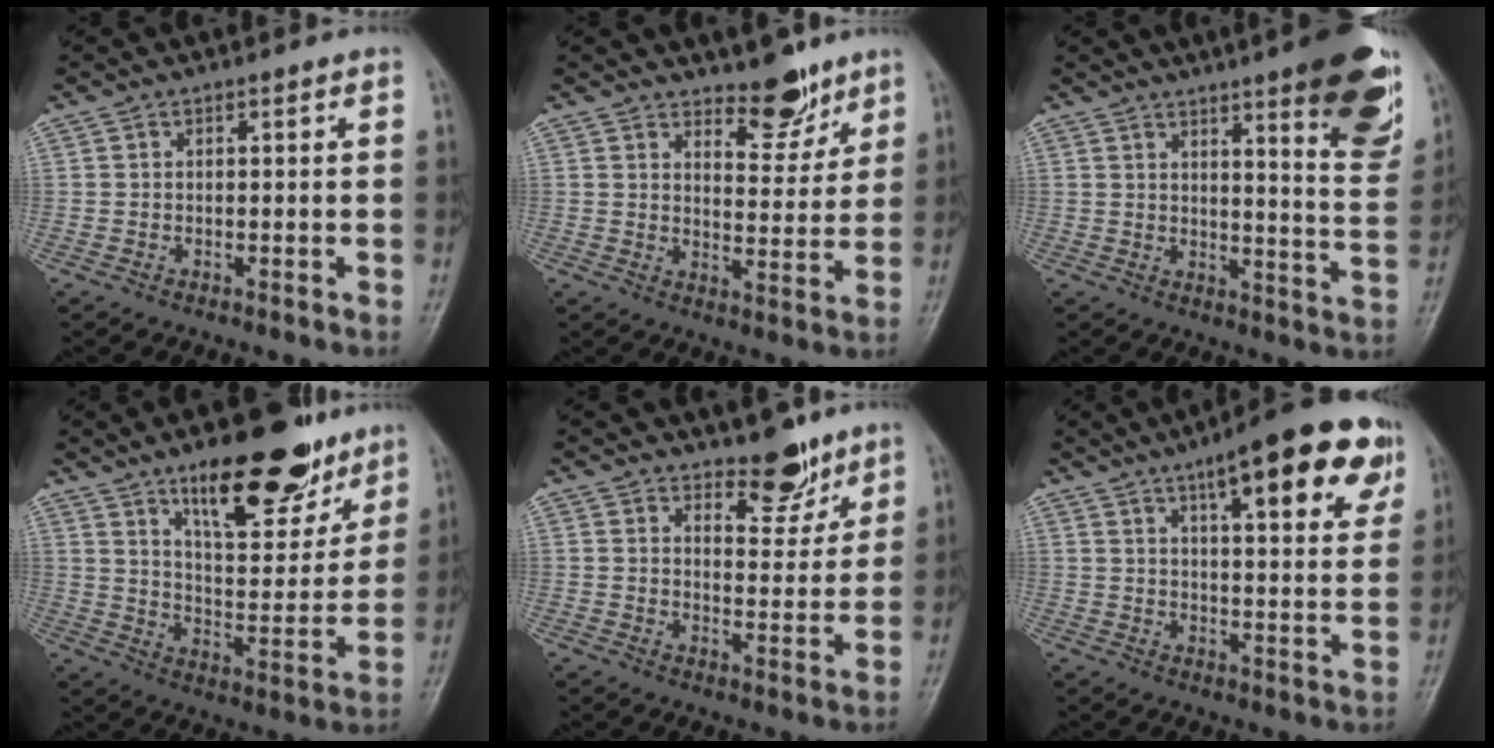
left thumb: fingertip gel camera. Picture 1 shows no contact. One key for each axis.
{"total": 7.5, "fx": 5.8, "fy": 3.2, "fz": 3.5, "tx": -0.021, "ty": -0.047, "tz": 0.091}
{"total": 16.8, "fx": 9.5, "fy": 3.0, "fz": 13.5, "tx": -0.140, "ty": -0.056, "tz": 0.125}
{"total": 19.6, "fx": 12.7, "fy": 7.6, "fz": 12.8, "tx": -0.137, "ty": -0.076, "tz": 0.203}
{"total": 7.3, "fx": 5.6, "fy": 3.2, "fz": 3.3, "tx": -0.017, "ty": -0.044, "tz": 0.086}
{"total": 19.0, "fx": 10.2, "fy": 5.2, "fz": 15.2, "tx": -0.178, "ty": -0.023, "tz": 0.137}